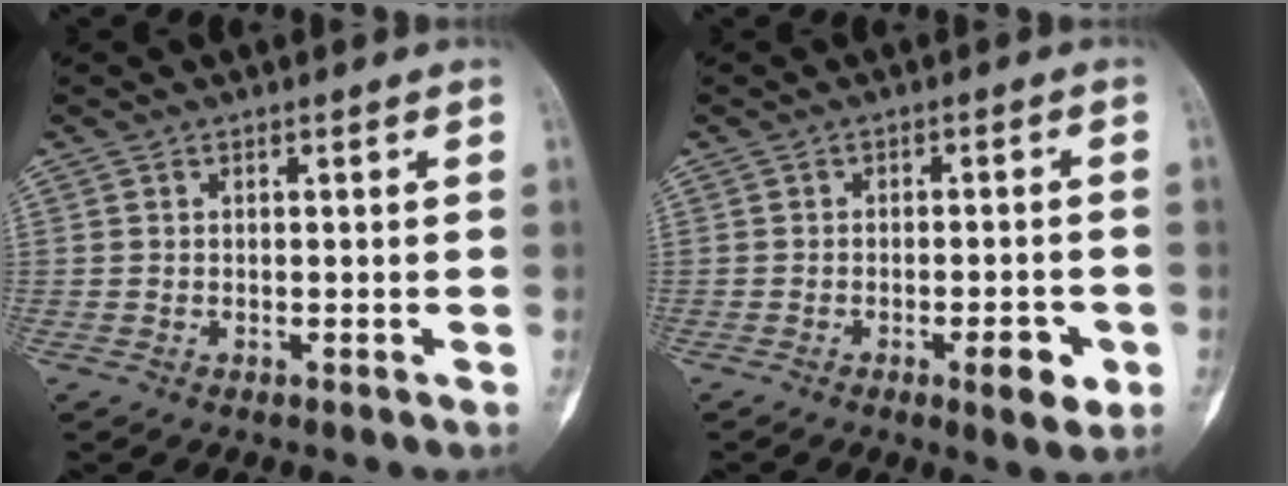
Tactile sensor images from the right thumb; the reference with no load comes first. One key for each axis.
{"total": 5.6, "fx": -2.3, "fy": 2.0, "fz": 4.8, "tx": -0.051, "ty": 0.006, "tz": -0.029}